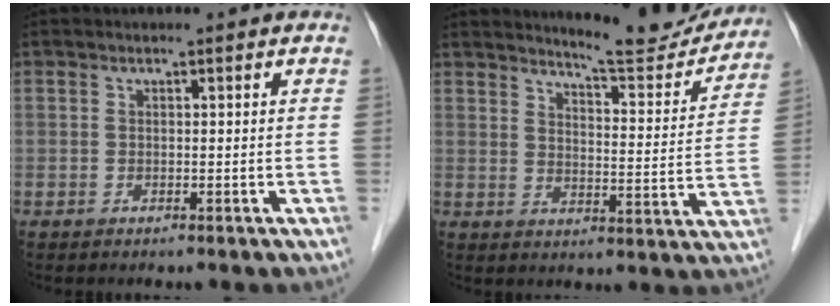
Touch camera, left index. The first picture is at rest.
{"total": 12.8, "force": [12.3, 1.0, 3.1], "torque": [-0.040, -0.036, 0.154]}